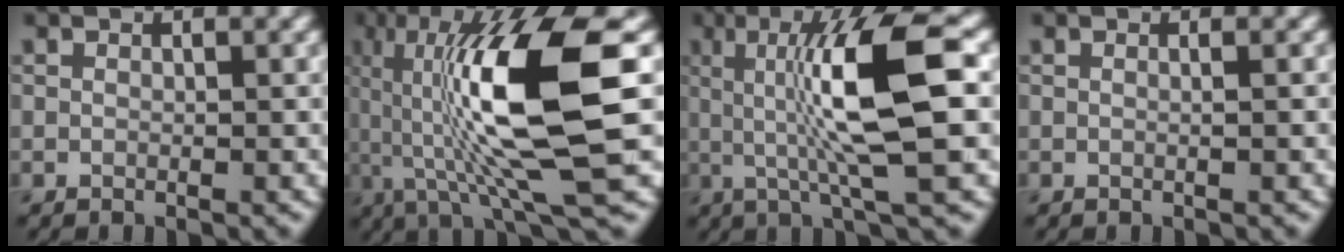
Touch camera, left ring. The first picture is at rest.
{"total": 12.8, "force": [1.0, 2.9, 12.4], "torque": [-0.225, 0.005, 0.019]}
{"total": 9.2, "force": [0.9, 1.7, 9.0], "torque": [-0.144, 0.001, 0.019]}
{"total": 1.1, "force": [0.2, 0.5, 1.0], "torque": [-0.006, -0.001, -0.008]}